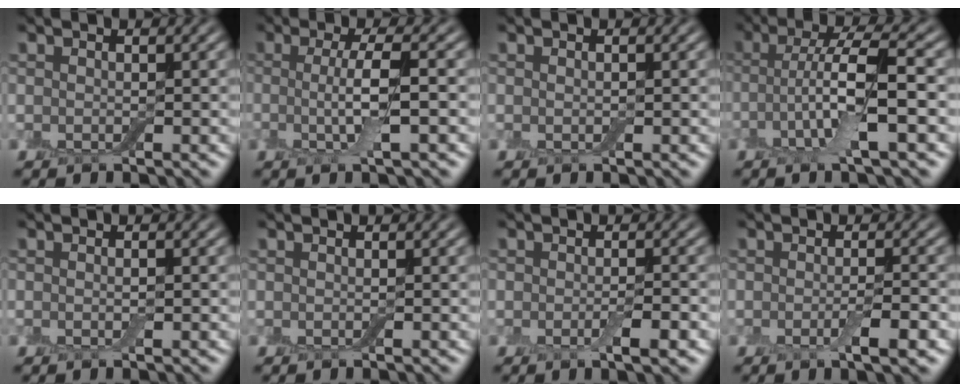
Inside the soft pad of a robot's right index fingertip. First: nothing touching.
{"total": 4.4, "force": [-0.4, 0.9, 4.2], "torque": [-0.080, -0.008, -0.006]}
{"total": 0.0}
{"total": 6.6, "force": [-1.2, 1.3, 6.4], "torque": [-0.120, 0.007, -0.024]}
{"total": 0.5, "force": [-0.2, 0.1, 0.5], "torque": [-0.009, -0.003, -0.004]}
{"total": 0.0}
{"total": 2.1, "force": [-0.9, 0.7, 1.7], "torque": [-0.027, -0.008, -0.012]}
{"total": 2.5, "force": [-1.0, 0.5, 2.2], "torque": [-0.034, -0.006, -0.015]}